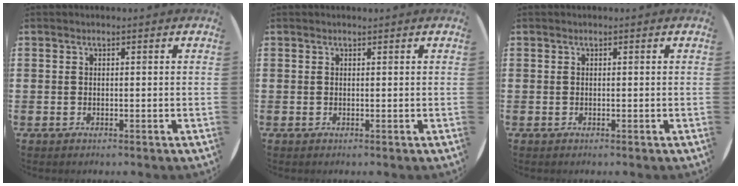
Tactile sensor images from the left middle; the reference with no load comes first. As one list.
[{"total": 0.0}, {"total": 0.0}]